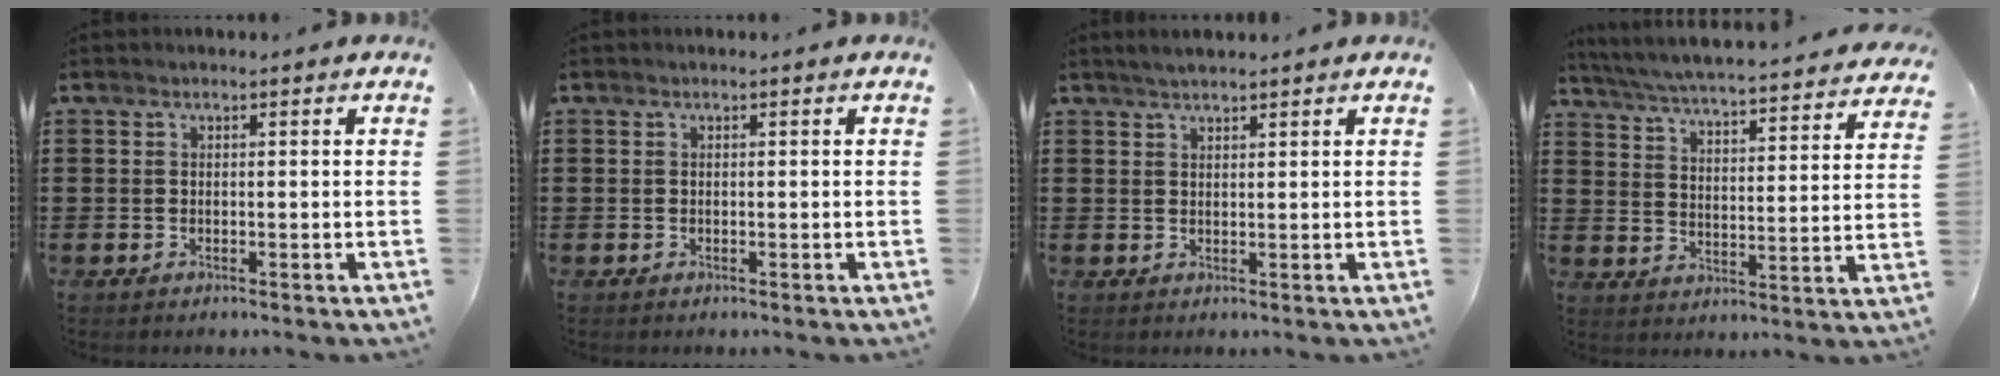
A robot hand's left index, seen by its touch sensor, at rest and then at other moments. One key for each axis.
{"total": 0.0}
{"total": 1.7, "fx": 1.6, "fy": 0.0, "fz": 0.7, "tx": -0.016, "ty": 0.002, "tz": 0.030}
{"total": 4.8, "fx": 4.6, "fy": -0.5, "fz": 1.5, "tx": -0.053, "ty": -0.039, "tz": 0.072}